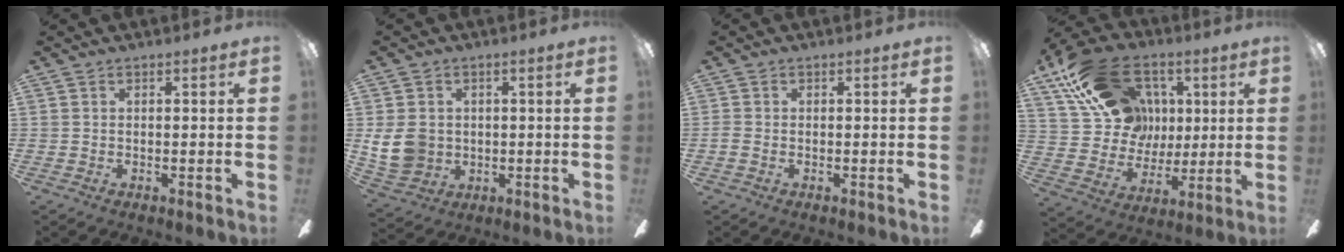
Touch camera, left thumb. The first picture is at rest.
{"total": 9.2, "force": [0.1, 7.9, 4.6], "torque": [-0.109, 0.013, 0.006]}
{"total": 0.9, "force": [-0.3, 0.6, 0.5], "torque": [-0.010, 0.004, -0.008]}
{"total": 23.6, "force": [9.5, 17.7, 12.4], "torque": [-0.228, -0.022, 0.188]}